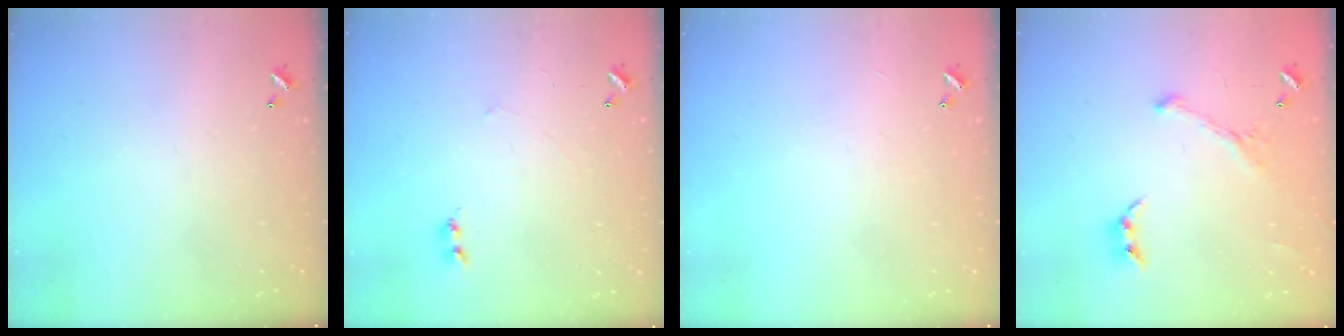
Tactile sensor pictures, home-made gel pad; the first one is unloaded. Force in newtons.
{"total": 2.5, "press": 2.5, "slide": 0.4}
{"total": 1.9, "press": 1.9, "slide": 0.5}
{"total": 1.0, "press": 0.7, "slide": 0.7}